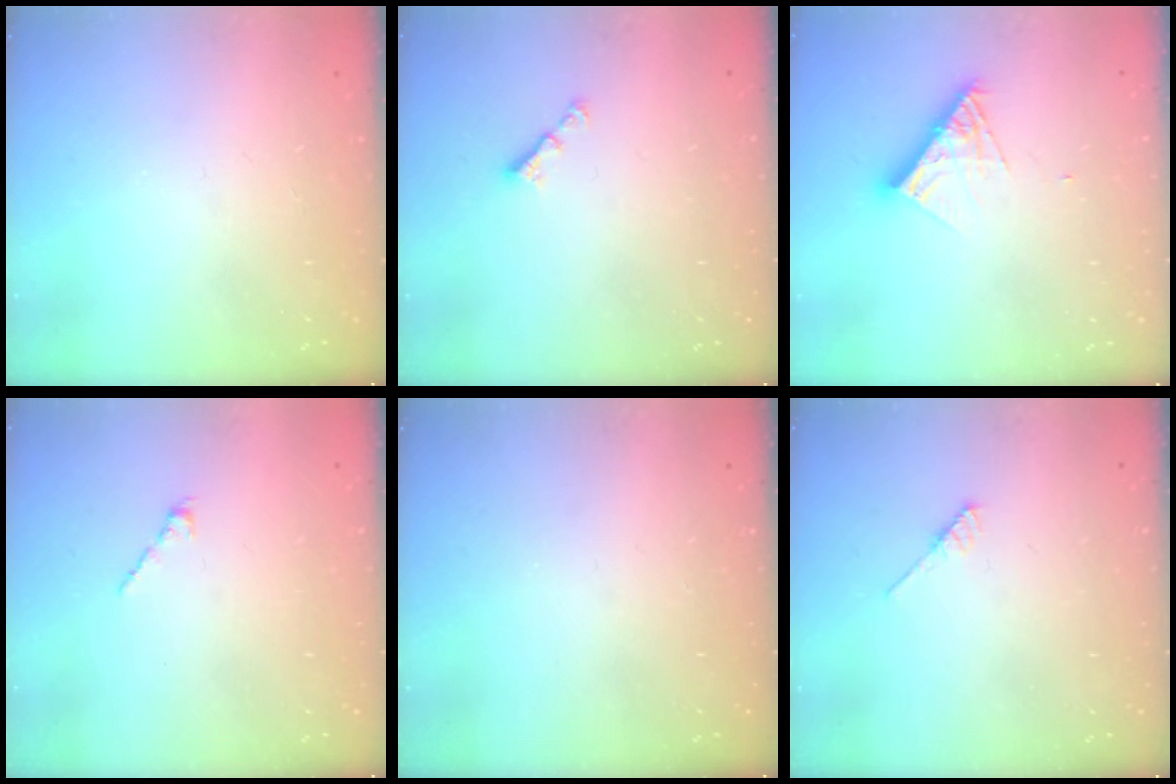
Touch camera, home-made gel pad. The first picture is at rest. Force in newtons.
{"total": 2.8, "press": 2.7, "slide": 0.5}
{"total": 9.3, "press": 9.2, "slide": 0.8}
{"total": 2.1, "press": 2.0, "slide": 0.7}
{"total": 0.0}
{"total": 3.7, "press": 3.7, "slide": 0.3}